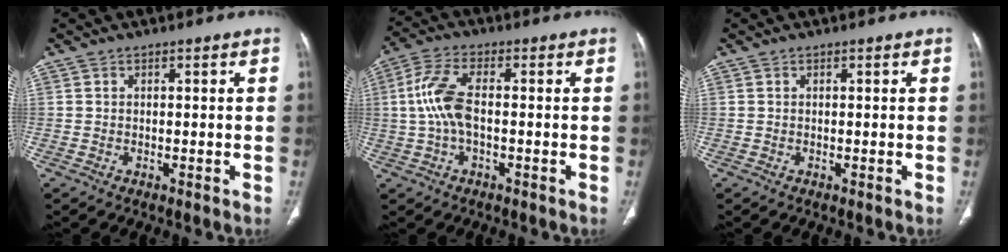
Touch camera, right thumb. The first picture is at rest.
{"total": 8.3, "force": [0.0, 3.7, 7.4], "torque": [-0.177, 0.021, -0.002]}
{"total": 0.0}